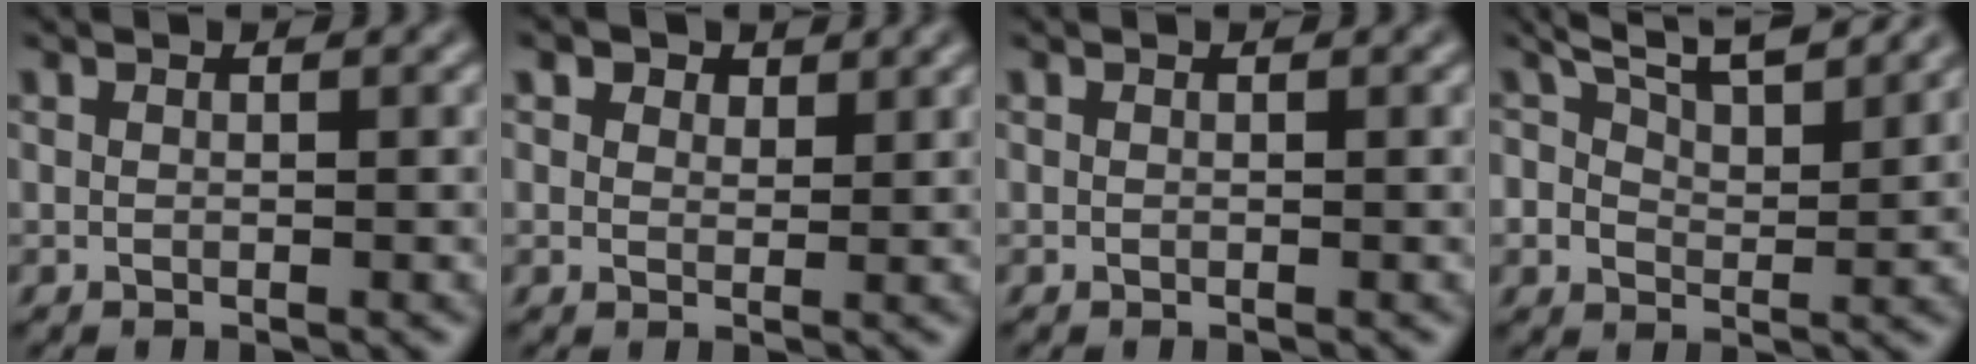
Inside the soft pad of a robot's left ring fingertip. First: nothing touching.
{"total": 3.4, "force": [2.3, 2.0, 1.5], "torque": [-0.041, 0.024, 0.020]}
{"total": 0.0}
{"total": 7.4, "force": [5.6, 2.5, 4.1], "torque": [-0.074, 0.027, 0.059]}